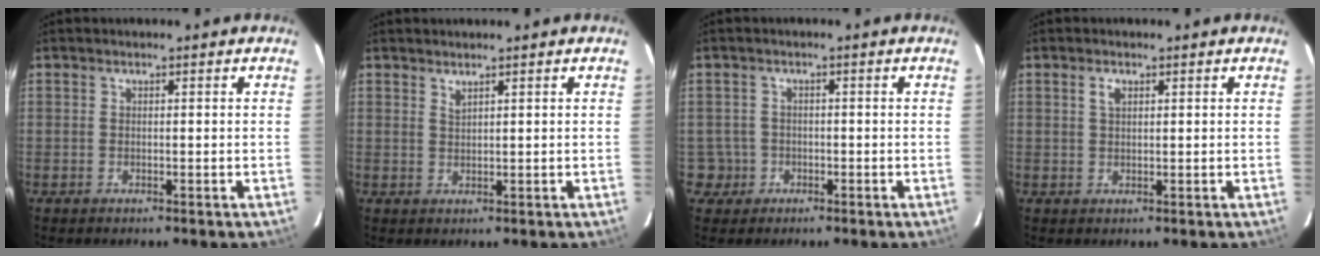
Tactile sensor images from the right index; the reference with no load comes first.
{"total": 1.0, "force": [0.9, 0.0, 0.4], "torque": [-0.008, 0.000, 0.017]}
{"total": 3.5, "force": [-1.0, 3.3, -0.1], "torque": [0.004, 0.021, -0.014]}
{"total": 1.7, "force": [0.7, 0.9, 1.2], "torque": [-0.022, 0.004, 0.013]}